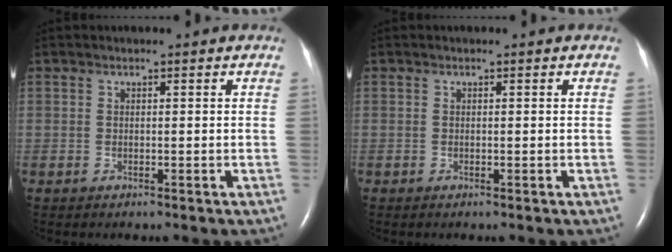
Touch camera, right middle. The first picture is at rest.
{"total": 0.0}